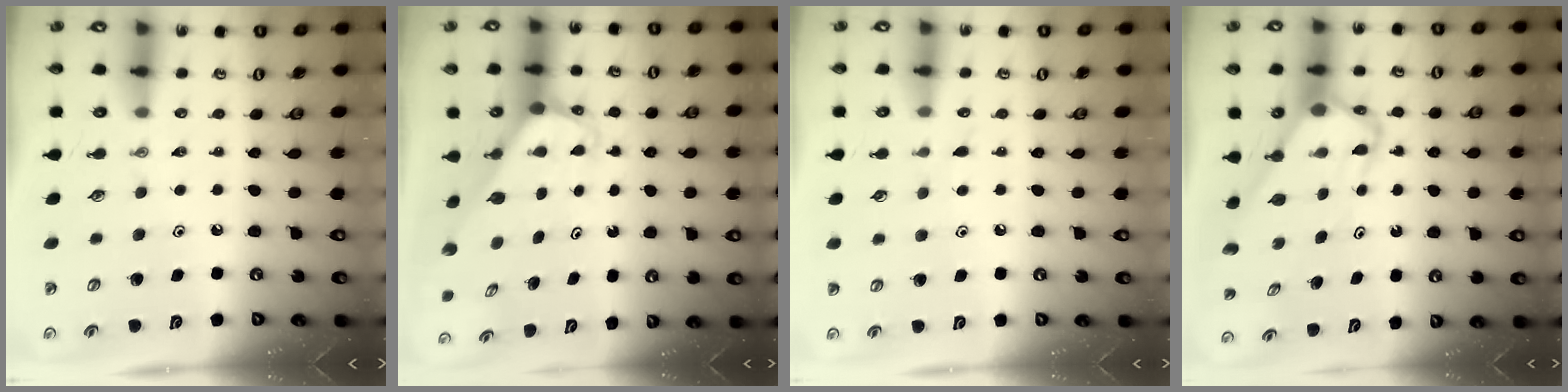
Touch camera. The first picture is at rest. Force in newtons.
{"total": 2.0, "press": 2.0, "slide": 0.1}
{"total": 3.8, "press": 3.8, "slide": 0.4}
{"total": 5.6, "press": 5.6, "slide": 0.5}